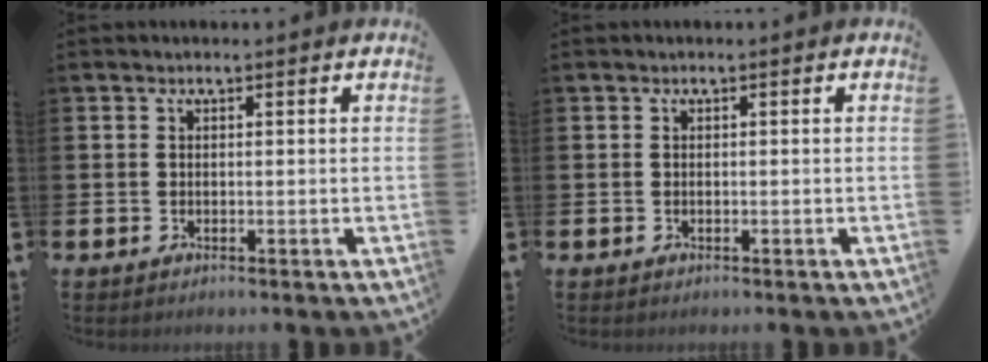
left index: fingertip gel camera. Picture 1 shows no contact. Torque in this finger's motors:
{"motor_torque": [-0.14, 0.08, -0.04, -0.01]}